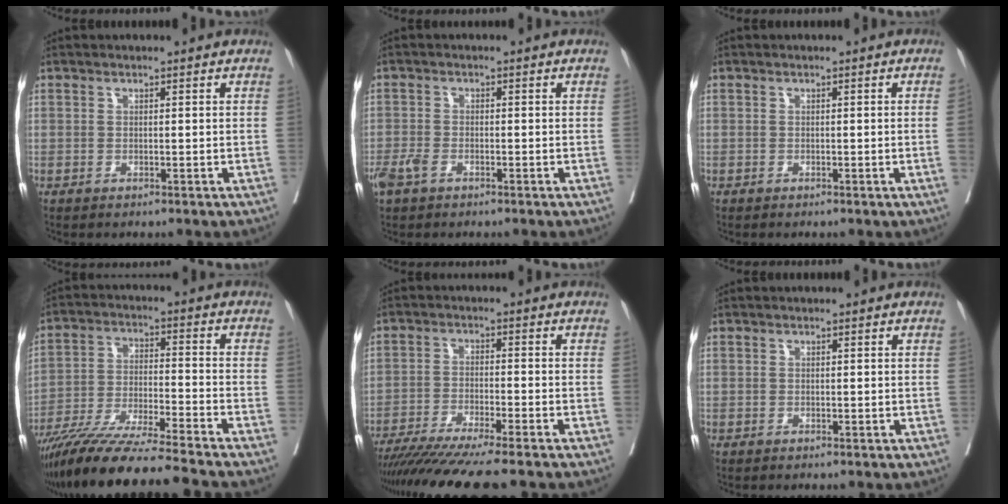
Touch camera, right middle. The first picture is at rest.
{"total": 3.0, "force": [-1.8, 1.4, 2.0], "torque": [-0.049, -0.003, -0.034]}
{"total": 0.8, "force": [-0.1, -0.3, 0.8], "torque": [-0.006, -0.001, 0.001]}
{"total": 16.7, "force": [-14.6, -1.4, 8.1], "torque": [-0.150, -0.038, -0.252]}
{"total": 12.8, "force": [-10.9, -0.9, 6.6], "torque": [-0.083, -0.035, -0.171]}
{"total": 0.0}